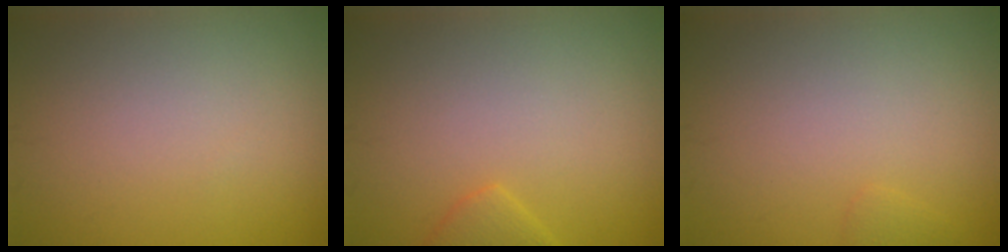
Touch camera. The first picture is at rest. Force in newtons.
{"total": 1.8, "press": 1.8, "slide": 0.1}
{"total": 0.6, "press": 0.6, "slide": 0.0}